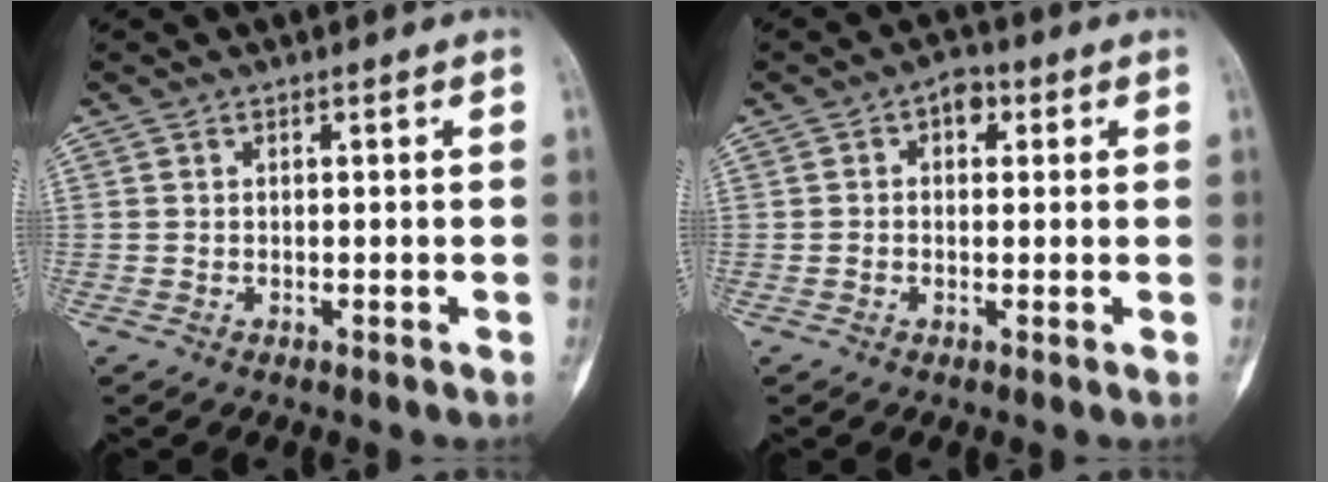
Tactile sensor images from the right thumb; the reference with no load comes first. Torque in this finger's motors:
{"motor_torque": [-0.28, 0.32, 0.05, -0.05, 0.00]}